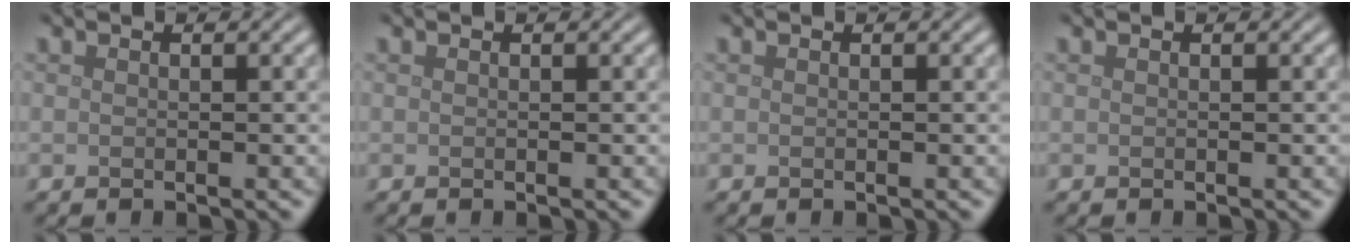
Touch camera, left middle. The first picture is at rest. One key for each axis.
{"total": 0.0}
{"total": 0.0}
{"total": 0.0}